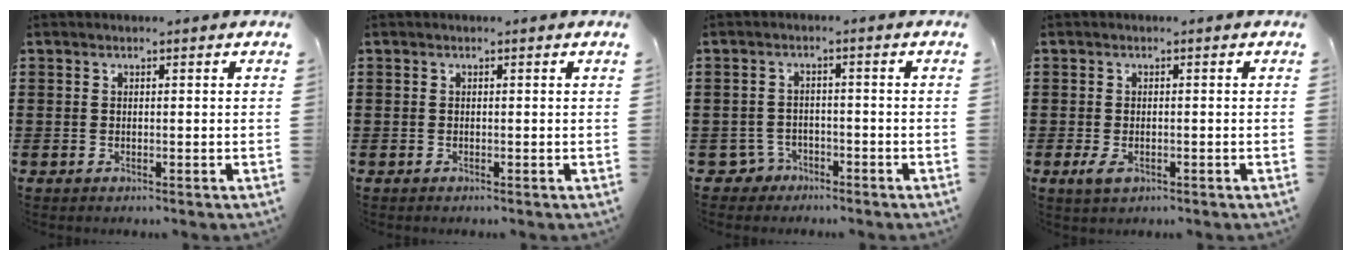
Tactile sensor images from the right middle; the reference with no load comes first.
{"total": 0.0}
{"total": 2.9, "force": [-2.4, 1.6, 0.5], "torque": [-0.033, -0.005, -0.055]}
{"total": 1.8, "force": [-0.7, 0.9, 1.3], "torque": [-0.042, -0.008, -0.017]}